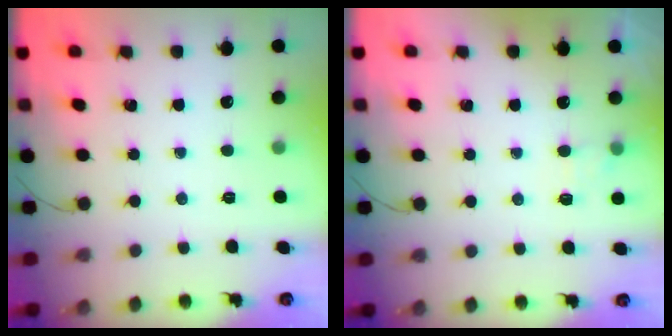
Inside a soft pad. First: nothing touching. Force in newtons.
{"total": 5.1, "press": 4.8, "slide": 1.5}